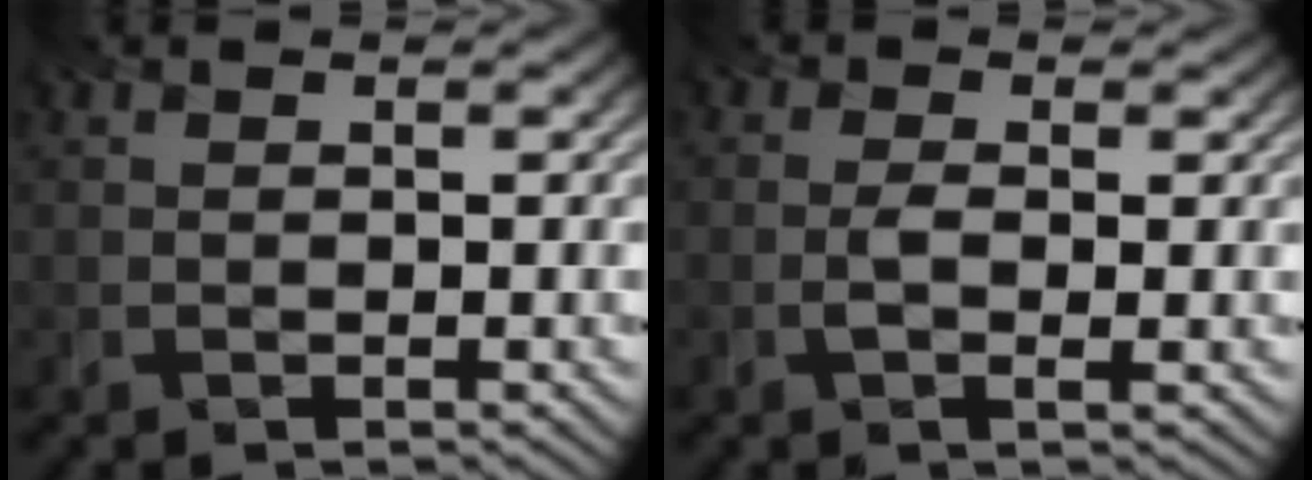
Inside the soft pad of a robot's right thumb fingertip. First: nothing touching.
{"total": 1.8, "force": [-0.3, 0.8, 1.6], "torque": [-0.040, -0.001, -0.009]}